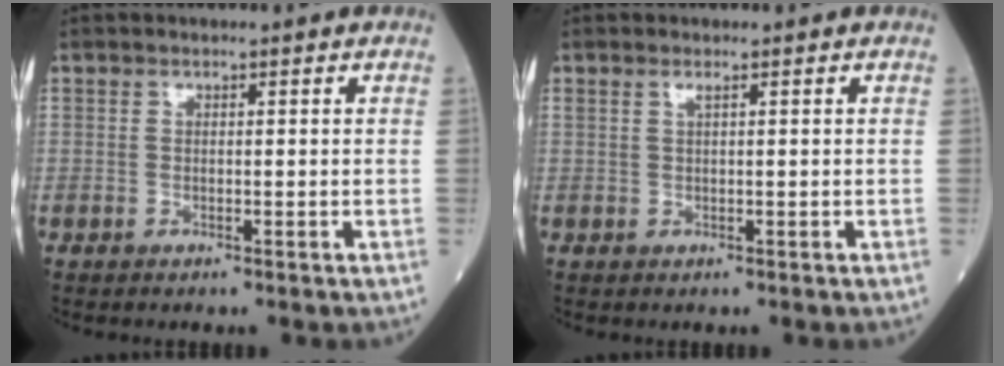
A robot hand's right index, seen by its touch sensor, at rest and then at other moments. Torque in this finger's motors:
{"motor_torque": [0.08, 0.07, 0.11, 0.03]}